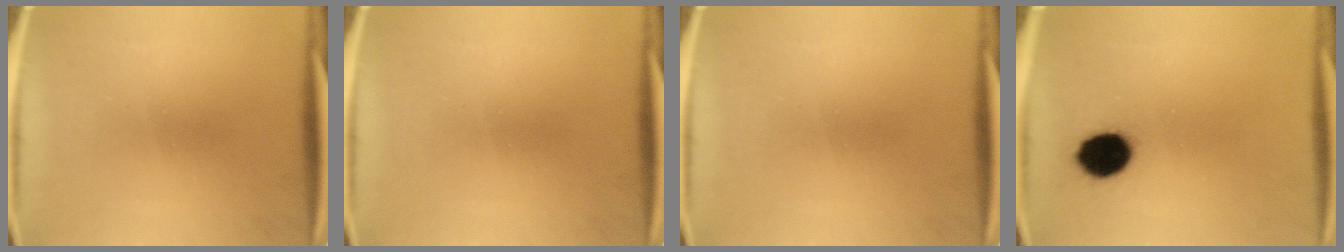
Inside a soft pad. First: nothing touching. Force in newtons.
{"total": 0.0}
{"total": 0.0}
{"total": 9.6}